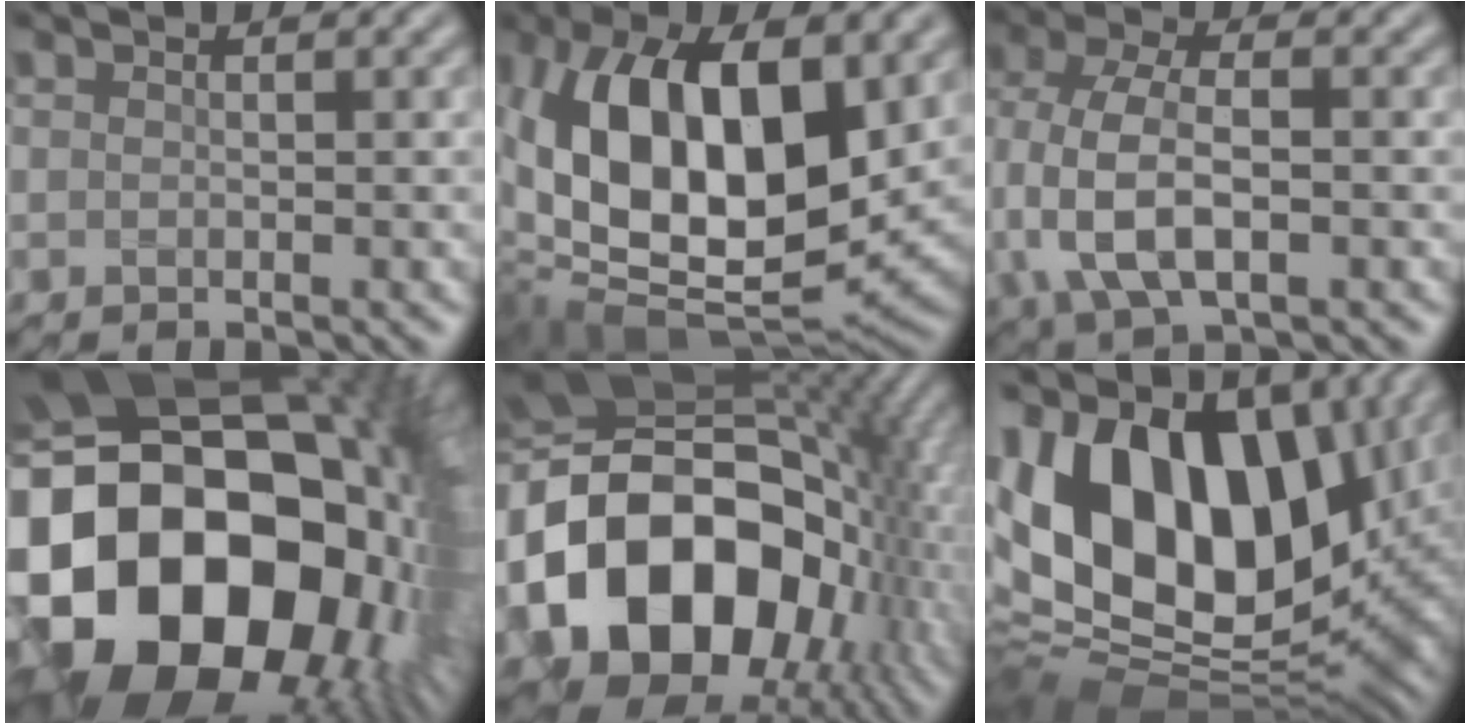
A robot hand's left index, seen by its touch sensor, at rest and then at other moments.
{"total": 14.5, "force": [2.7, 7.6, 12.1], "torque": [-0.227, -0.008, 0.050]}
{"total": 7.4, "force": [-0.9, 4.0, 6.2], "torque": [-0.140, 0.006, -0.023]}
{"total": 23.6, "force": [-2.9, 17.5, 15.5], "torque": [-0.317, -0.062, -0.041]}
{"total": 18.7, "force": [-2.2, 13.5, 12.8], "torque": [-0.236, -0.006, -0.036]}
{"total": 15.7, "force": [4.2, 9.7, 11.6], "torque": [-0.212, 0.006, 0.068]}